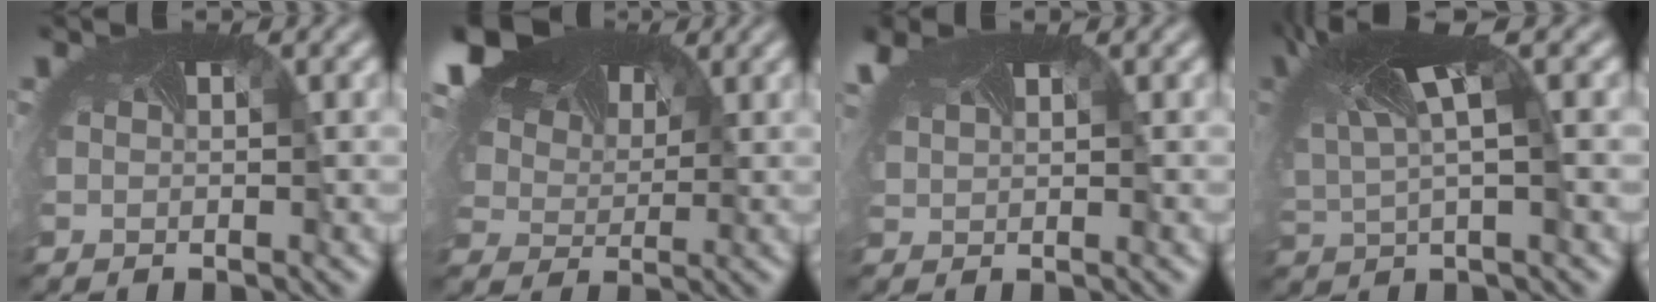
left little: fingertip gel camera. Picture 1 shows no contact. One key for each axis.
{"total": 12.0, "fx": 6.9, "fy": 6.7, "fz": 7.2, "tx": -0.187, "ty": 0.028, "tz": 0.128}
{"total": 3.1, "fx": 2.1, "fy": 1.3, "fz": 1.9, "tx": -0.072, "ty": 0.003, "tz": 0.045}
{"total": 7.0, "fx": 3.0, "fy": 1.8, "fz": 6.0, "tx": -0.153, "ty": -0.002, "tz": 0.069}